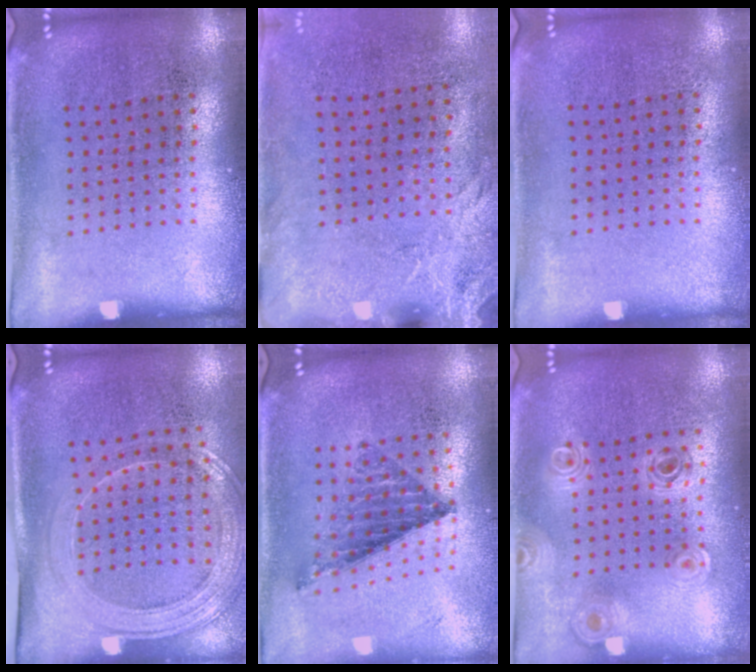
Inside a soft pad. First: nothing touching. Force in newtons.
{"total": 2.6, "press": 2.0, "slide": 1.6}
{"total": 0.0}
{"total": 1.9, "press": 1.7, "slide": 1.0}
{"total": 0.8, "press": 0.8, "slide": 0.2}
{"total": 0.8, "press": 0.8, "slide": 0.1}